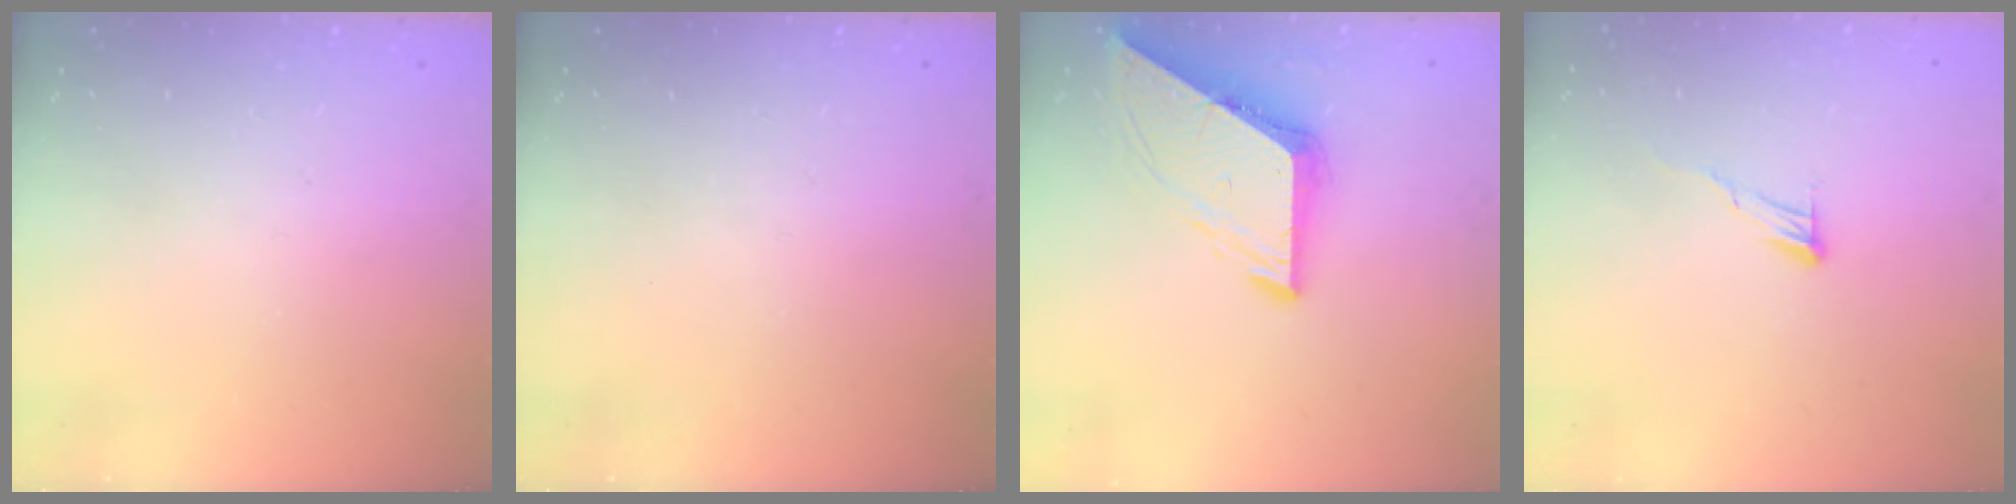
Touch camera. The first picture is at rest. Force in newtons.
{"total": 0.0}
{"total": 8.6, "press": 8.5, "slide": 1.1}
{"total": 6.5, "press": 6.5, "slide": 0.4}